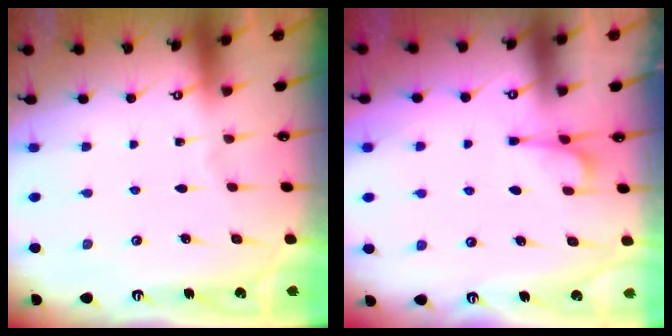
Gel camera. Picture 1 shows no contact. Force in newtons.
{"total": 2.4, "press": 2.3, "slide": 0.8}